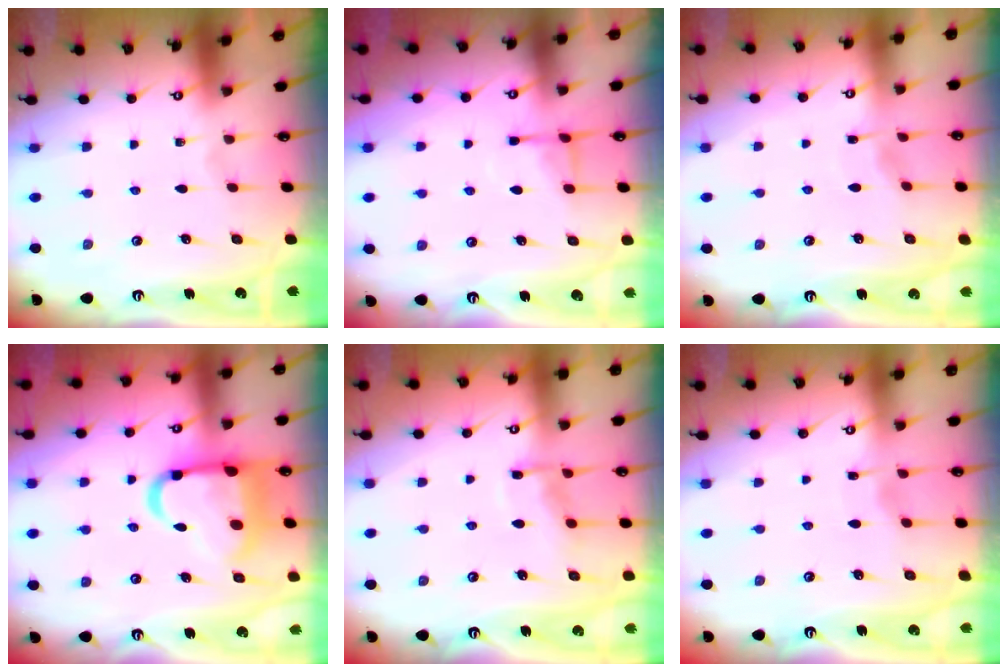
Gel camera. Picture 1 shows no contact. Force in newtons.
{"total": 5.9, "press": 5.8, "slide": 0.8}
{"total": 3.0, "press": 3.0, "slide": 0.4}
{"total": 16.1, "press": 16.0, "slide": 1.9}
{"total": 8.6, "press": 8.6, "slide": 0.9}
{"total": 2.6, "press": 2.6, "slide": 0.3}